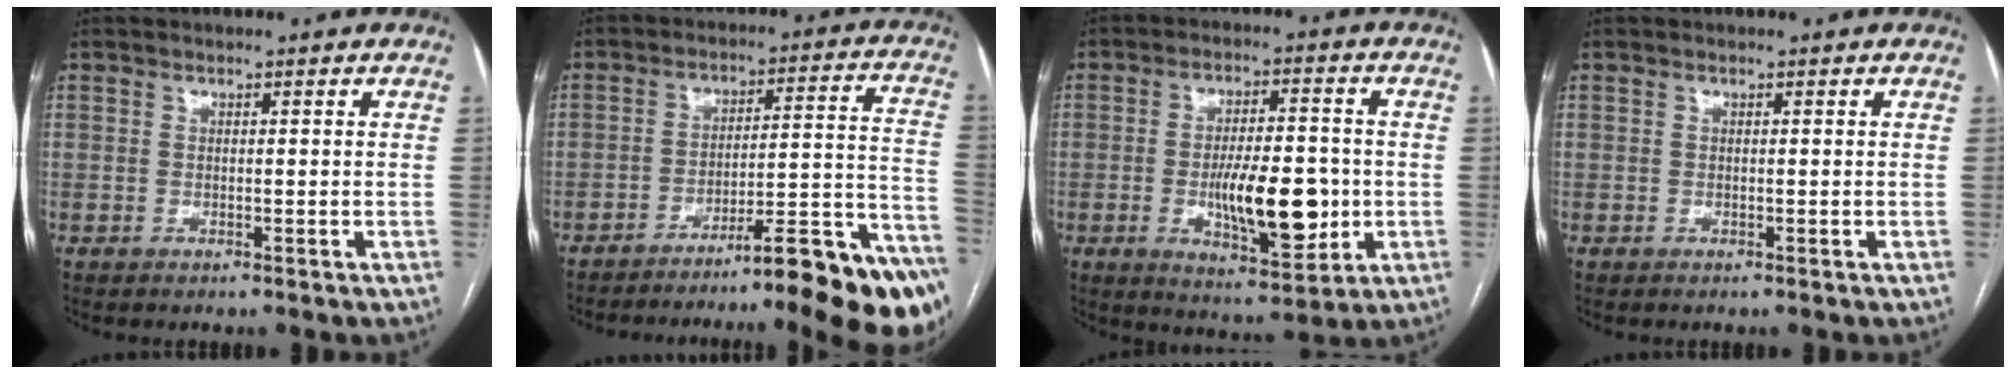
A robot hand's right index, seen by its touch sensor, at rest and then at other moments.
{"total": 19.3, "force": [-14.7, 0.5, 12.5], "torque": [-0.090, 0.038, -0.209]}
{"total": 12.1, "force": [-2.0, 3.9, 11.2], "torque": [-0.188, -0.005, -0.024]}
{"total": 0.0}